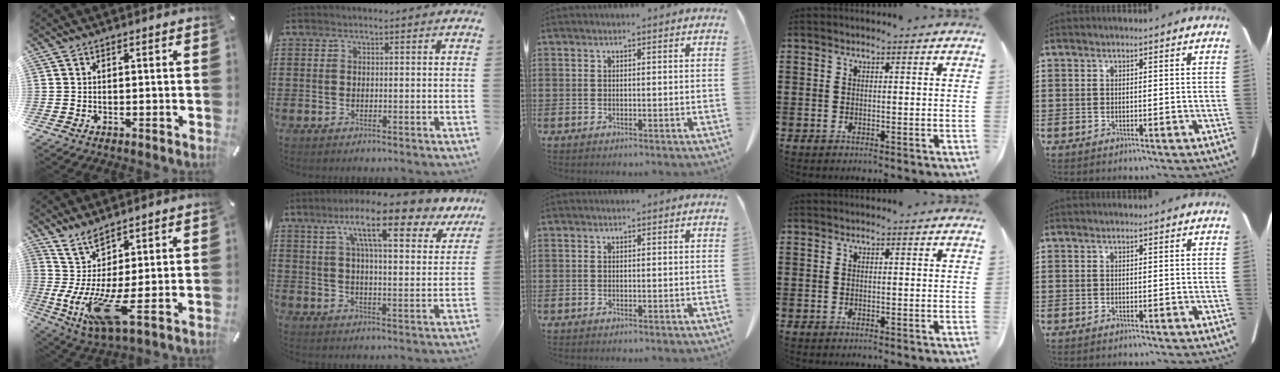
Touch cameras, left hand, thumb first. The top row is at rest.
{"thumb": {"total": 10.9, "force": [1.0, 1.7, 10.7], "torque": [-0.234, -0.048, 0.015]}, "index": {"total": 14.0, "force": [9.3, 2.3, 10.2], "torque": [-0.180, -0.034, 0.149]}}